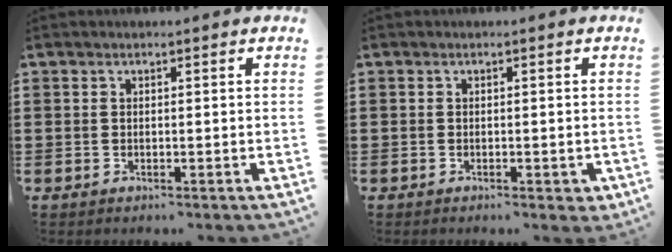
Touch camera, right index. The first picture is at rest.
{"total": 0.9, "force": [-0.4, 0.5, 0.6], "torque": [-0.012, 0.002, -0.008]}